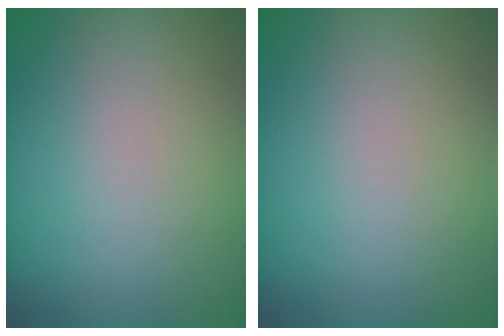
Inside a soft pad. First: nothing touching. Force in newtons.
{"total": 0.0}